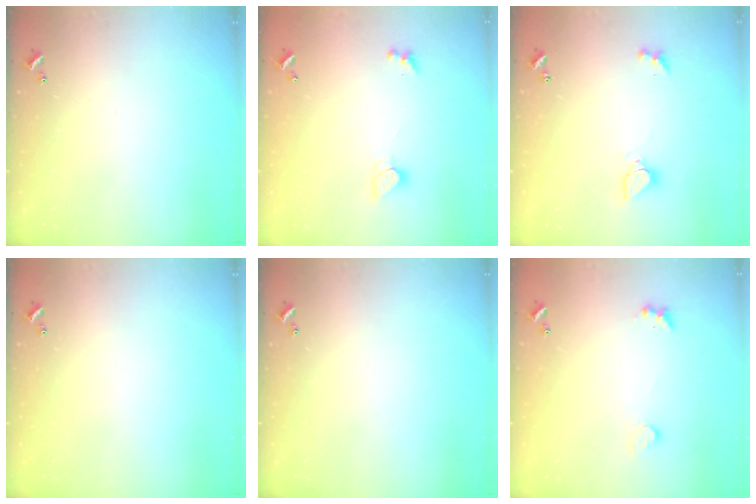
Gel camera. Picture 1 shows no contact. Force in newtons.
{"total": 2.2, "press": 2.2, "slide": 0.3}
{"total": 2.8, "press": 2.7, "slide": 0.6}
{"total": 0.0}
{"total": 0.0}
{"total": 2.8, "press": 2.6, "slide": 1.0}